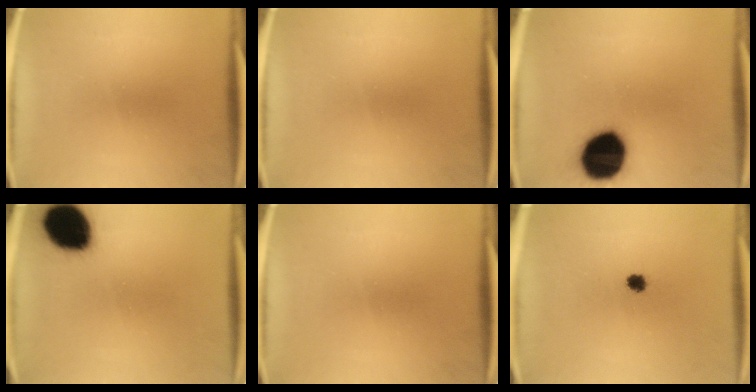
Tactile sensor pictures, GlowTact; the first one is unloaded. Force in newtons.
{"total": 0.0}
{"total": 18.7}
{"total": 16.5}
{"total": 0.0}
{"total": 2.4}